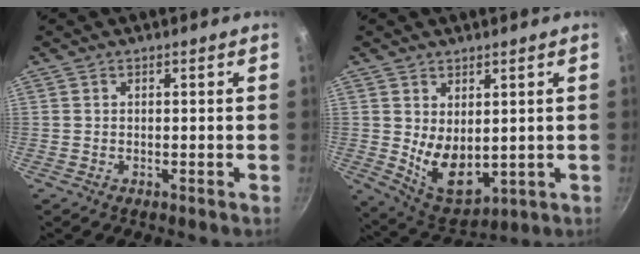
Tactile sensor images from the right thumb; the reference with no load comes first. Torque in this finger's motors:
{"motor_torque": [-0.49, 0.99, 1.10, 0.25, 0.10]}